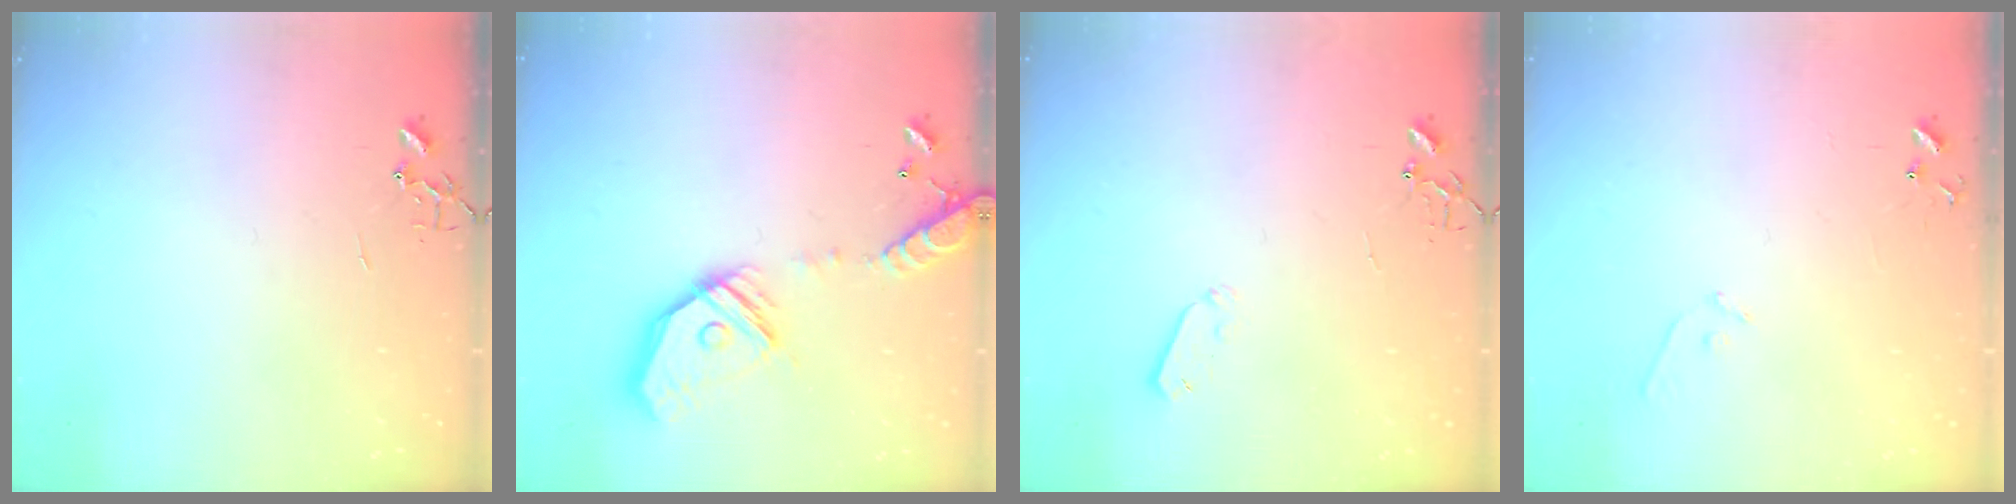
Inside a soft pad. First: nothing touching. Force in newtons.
{"total": 18.8, "press": 18.6, "slide": 3.0}
{"total": 4.0, "press": 3.9, "slide": 0.8}
{"total": 5.3, "press": 5.3, "slide": 0.4}